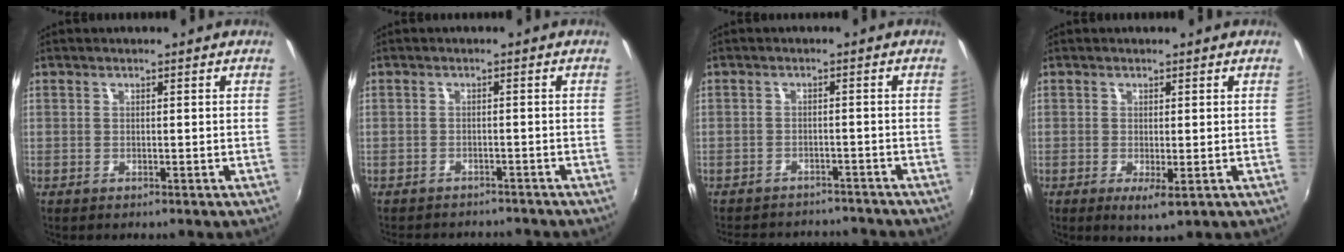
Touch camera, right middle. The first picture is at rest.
{"total": 5.9, "force": [-5.4, 2.1, 1.5], "torque": [-0.042, -0.003, -0.076]}
{"total": 11.2, "force": [-10.0, 3.9, 3.3], "torque": [-0.081, 0.010, -0.133]}
{"total": 2.7, "force": [-0.5, 0.4, 2.6], "torque": [-0.048, -0.011, -0.006]}